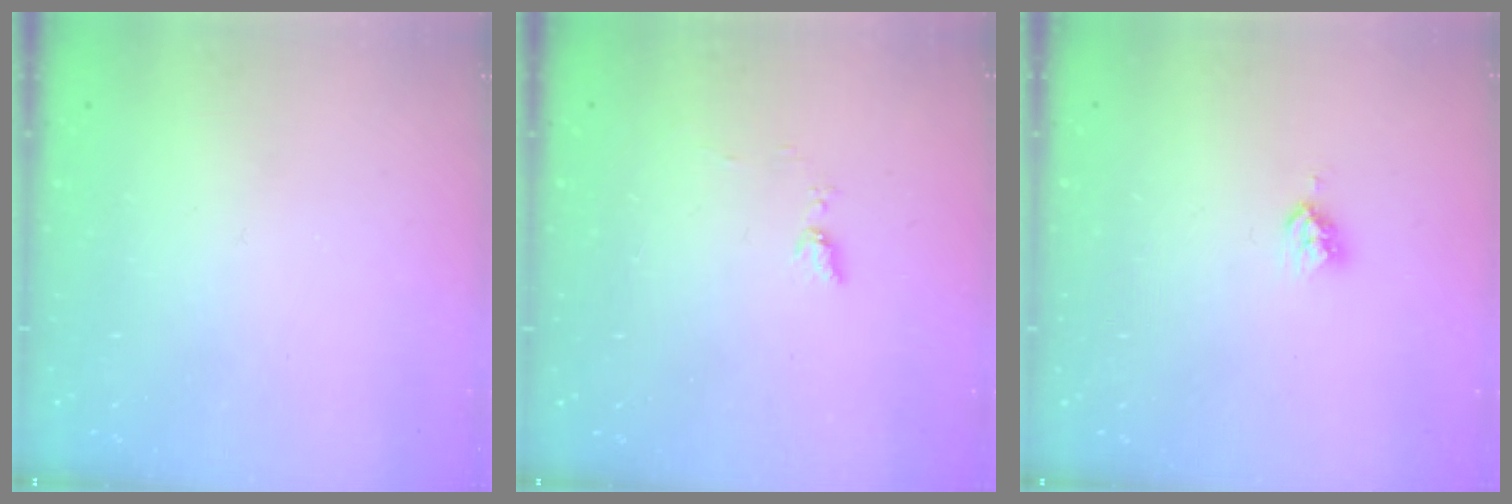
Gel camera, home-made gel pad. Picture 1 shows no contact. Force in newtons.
{"total": 5.6, "press": 5.5, "slide": 0.5}
{"total": 3.9, "press": 3.9, "slide": 0.5}